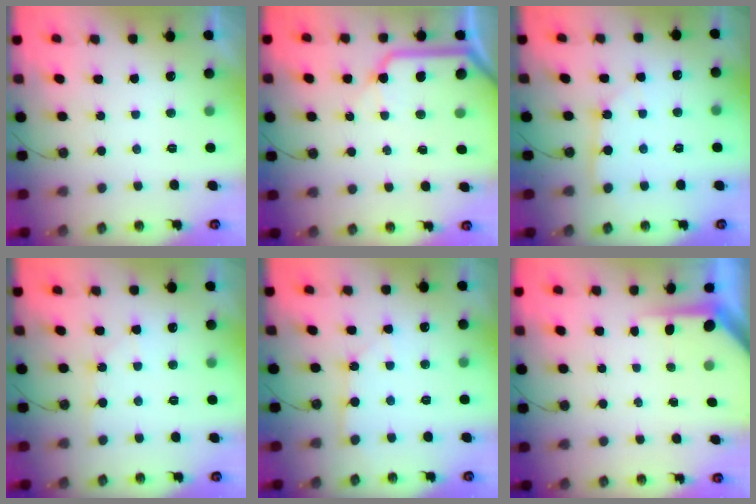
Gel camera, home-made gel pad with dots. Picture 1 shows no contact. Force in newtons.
{"total": 10.8, "press": 10.7, "slide": 1.3}
{"total": 2.9, "press": 2.9, "slide": 0.1}
{"total": 4.2, "press": 4.1, "slide": 0.7}
{"total": 3.3, "press": 3.3, "slide": 0.4}
{"total": 4.5, "press": 4.5, "slide": 0.4}